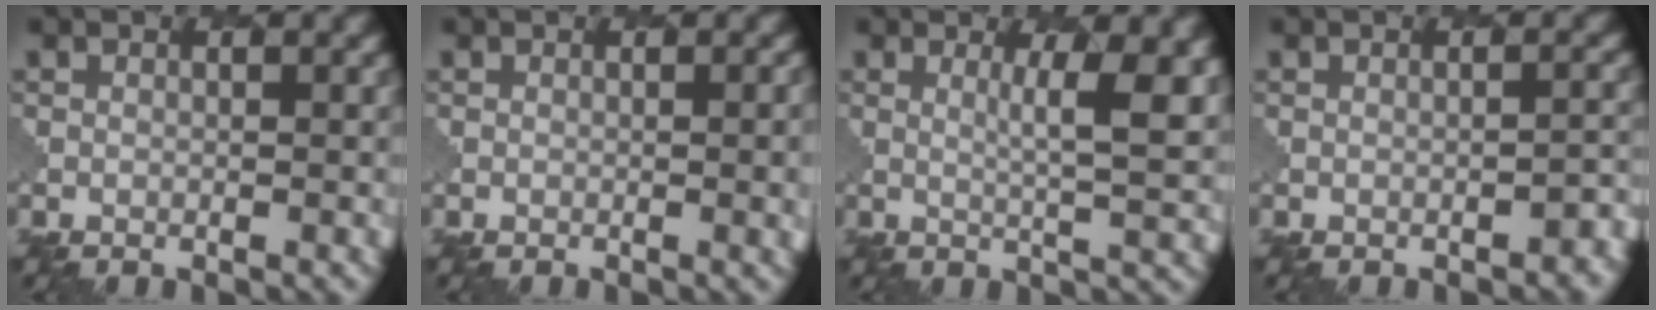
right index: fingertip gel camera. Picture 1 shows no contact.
{"total": 2.4, "force": [-0.1, 0.9, 2.3], "torque": [-0.019, 0.002, 0.001]}
{"total": 4.6, "force": [1.6, 1.0, 4.2], "torque": [-0.061, -0.002, 0.026]}
{"total": 2.2, "force": [-1.6, 0.6, 1.3], "torque": [-0.009, 0.007, -0.021]}